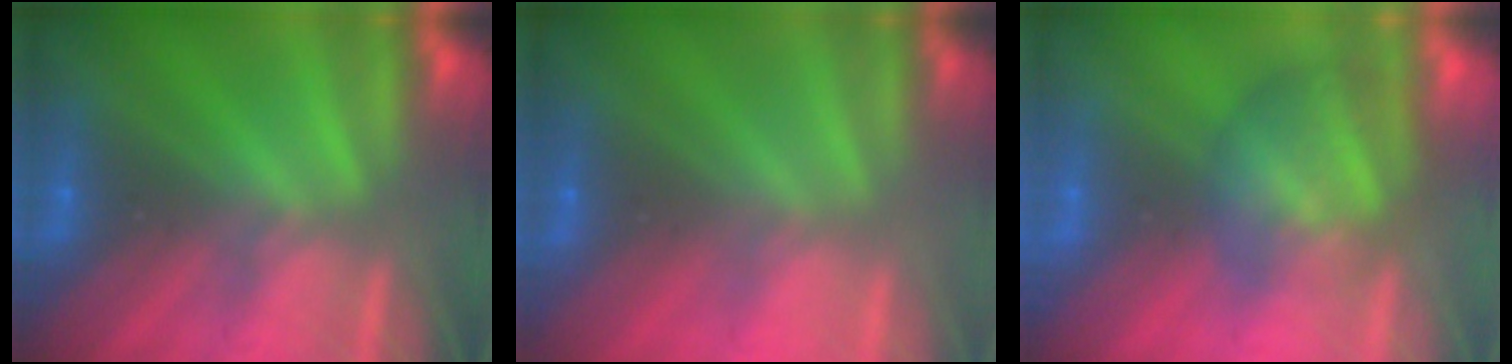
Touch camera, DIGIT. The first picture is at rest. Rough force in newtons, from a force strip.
{"total": 3.6}
{"total": 2.9}